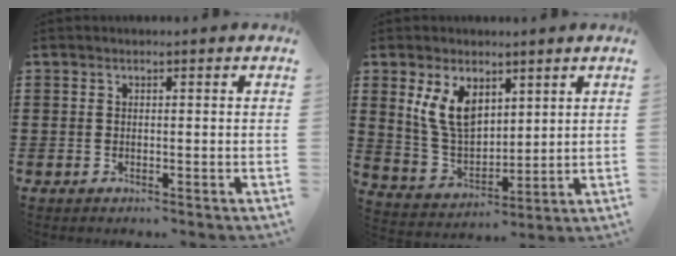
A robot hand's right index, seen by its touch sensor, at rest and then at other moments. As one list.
[{"total": 8.5, "force": [3.8, 5.1, 5.7], "torque": [-0.148, 0.001, 0.067]}]